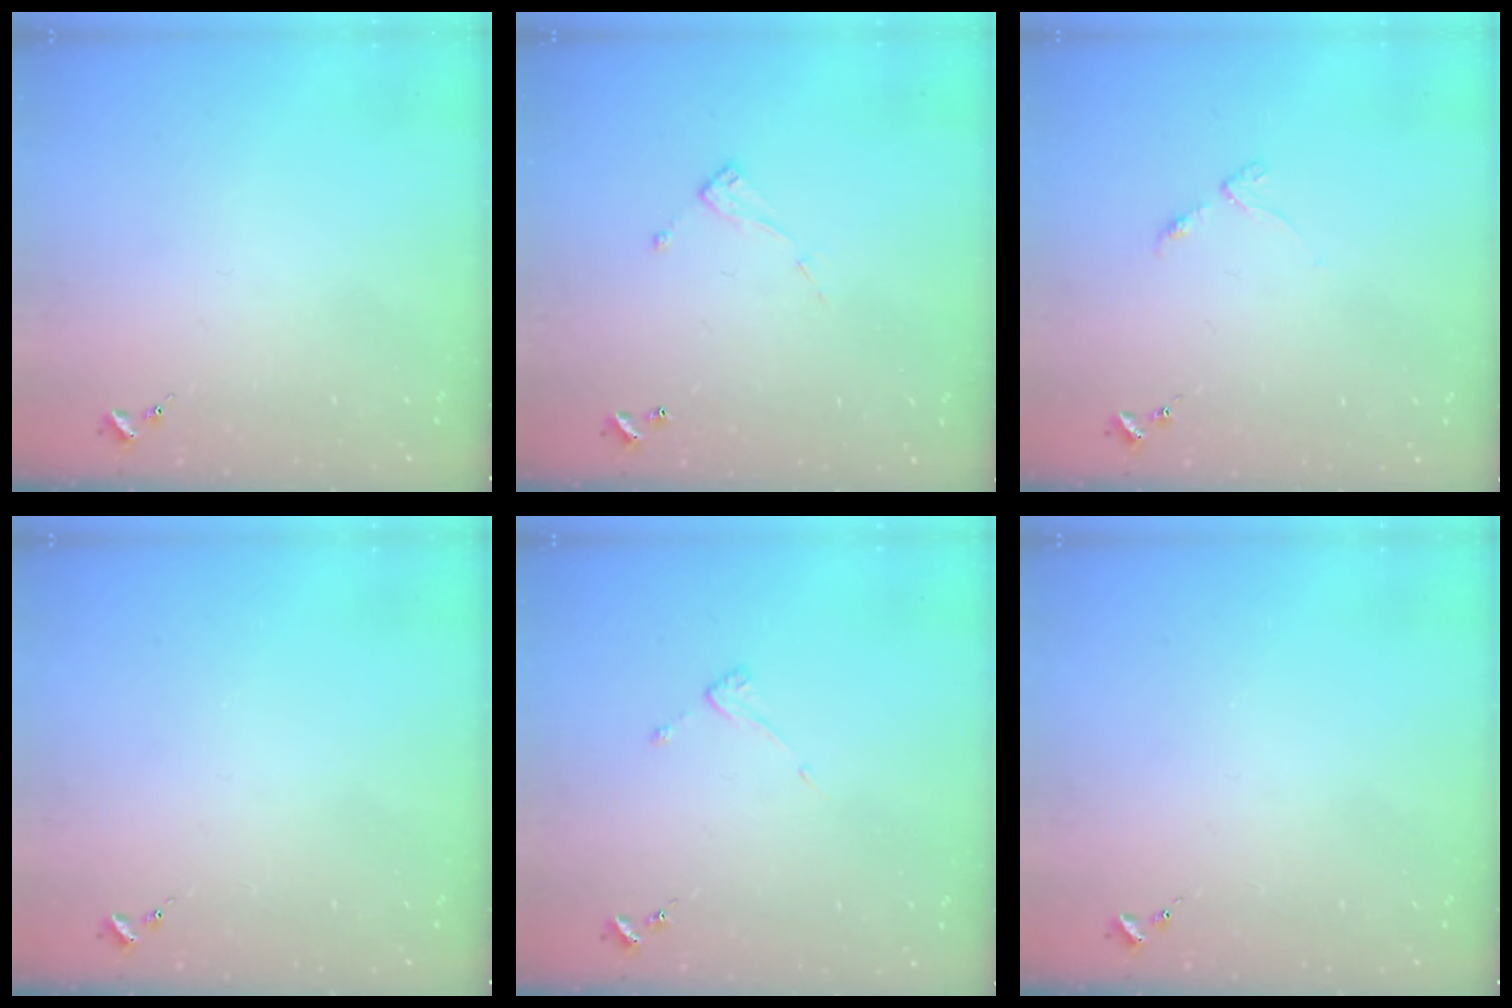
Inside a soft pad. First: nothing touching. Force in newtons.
{"total": 6.6, "press": 6.6, "slide": 0.1}
{"total": 3.5, "press": 3.5, "slide": 0.4}
{"total": 0.0}
{"total": 3.6, "press": 3.6, "slide": 0.3}
{"total": 0.0}